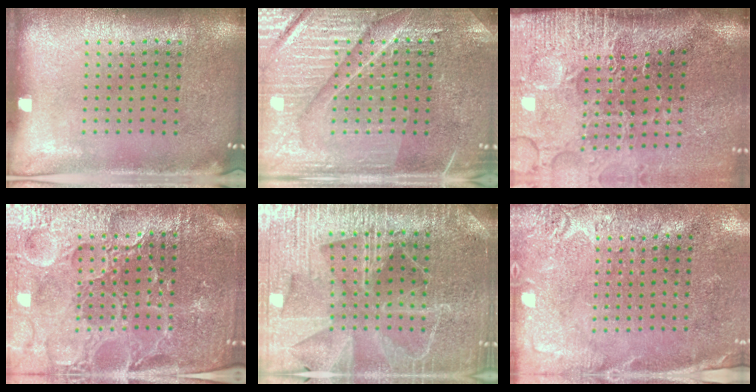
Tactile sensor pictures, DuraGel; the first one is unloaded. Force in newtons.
{"total": 4.3, "press": 4.2, "slide": 0.8}
{"total": 4.9, "press": 4.0, "slide": 2.9}
{"total": 5.2, "press": 4.8, "slide": 1.9}
{"total": 4.5, "press": 4.2, "slide": 1.8}
{"total": 2.7, "press": 2.6, "slide": 0.9}